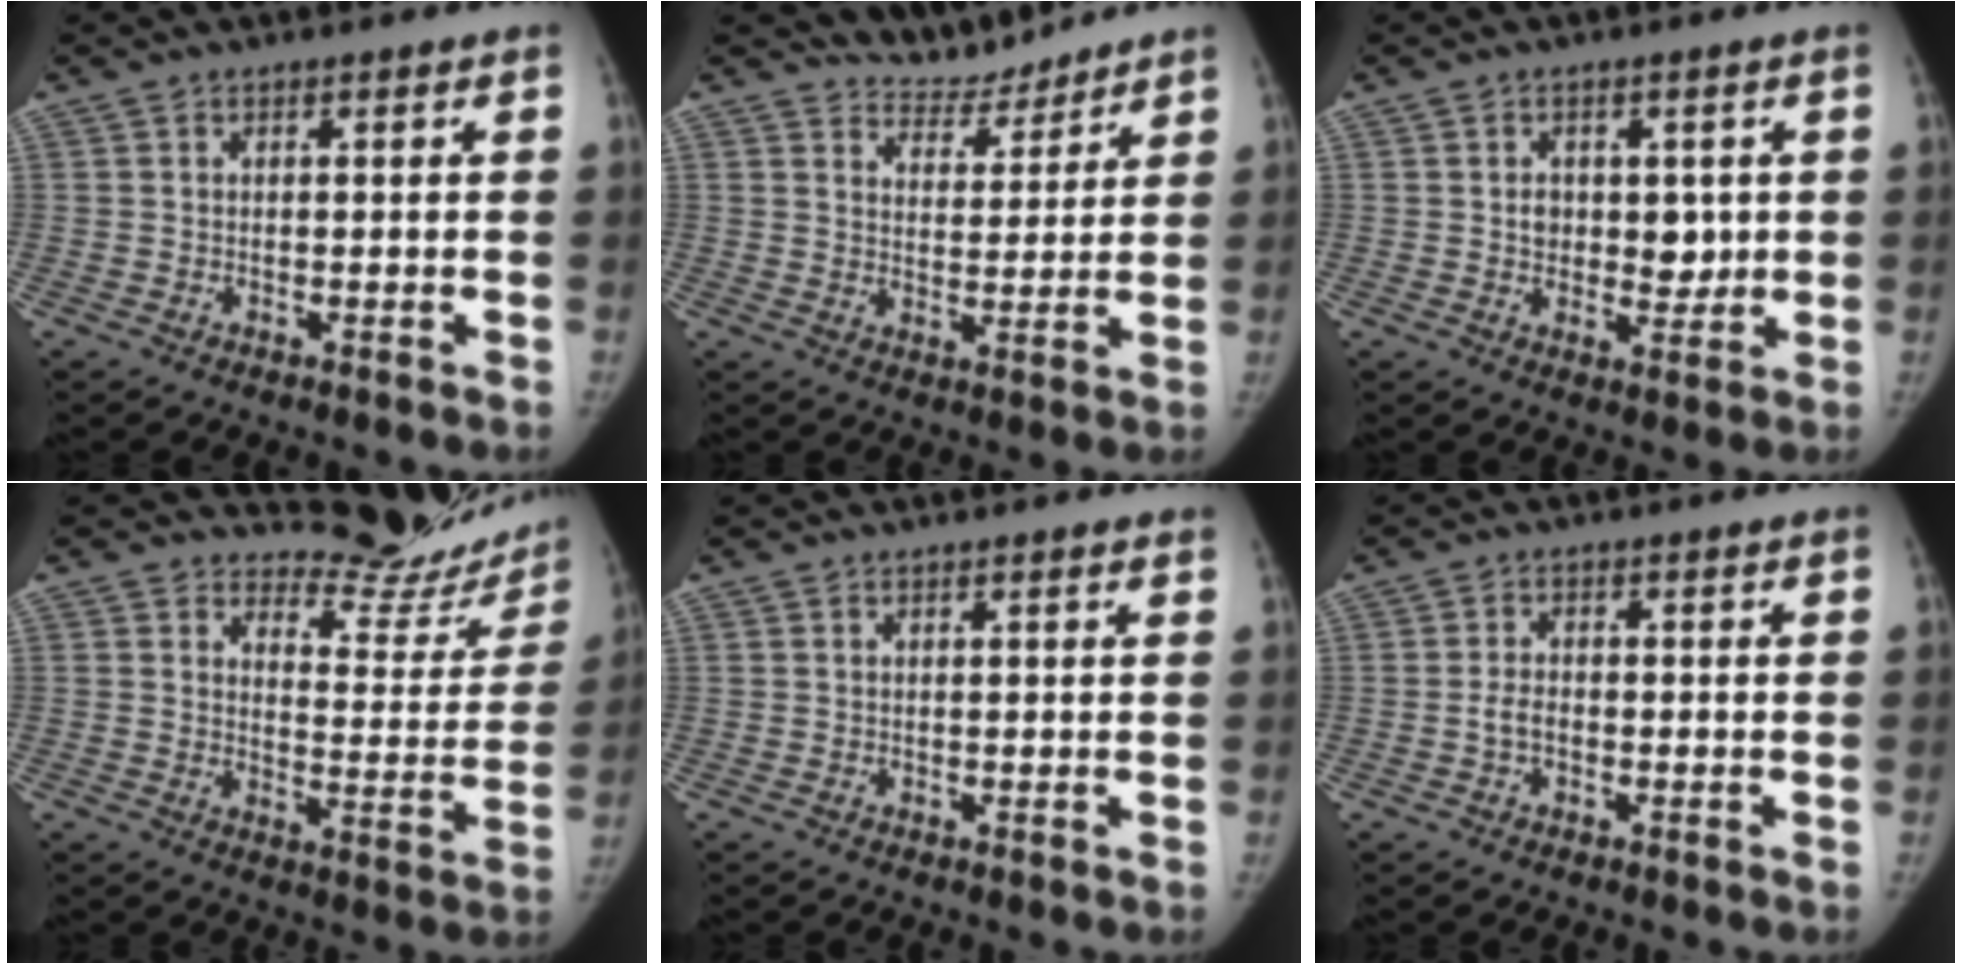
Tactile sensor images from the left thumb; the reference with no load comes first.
{"total": 5.9, "force": [5.6, 1.7, -0.7], "torque": [0.031, -0.048, 0.092]}
{"total": 6.4, "force": [0.7, 4.8, 4.2], "torque": [-0.027, -0.007, 0.016]}
{"total": 15.2, "force": [14.5, 4.6, 1.4], "torque": [0.035, -0.145, 0.162]}
{"total": 0.6, "force": [0.4, 0.1, 0.4], "torque": [-0.004, 0.002, 0.003]}
{"total": 2.6, "force": [-0.8, 1.7, 1.8], "torque": [-0.032, 0.012, -0.017]}